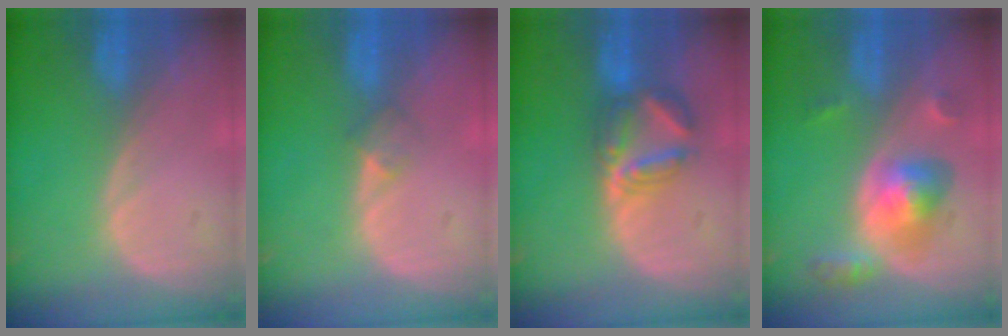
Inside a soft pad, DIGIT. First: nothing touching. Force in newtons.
{"total": 2.0, "press": 1.6, "slide": 1.1}
{"total": 5.9, "press": 5.9, "slide": 0.2}
{"total": 6.2, "press": 5.8, "slide": 2.3}